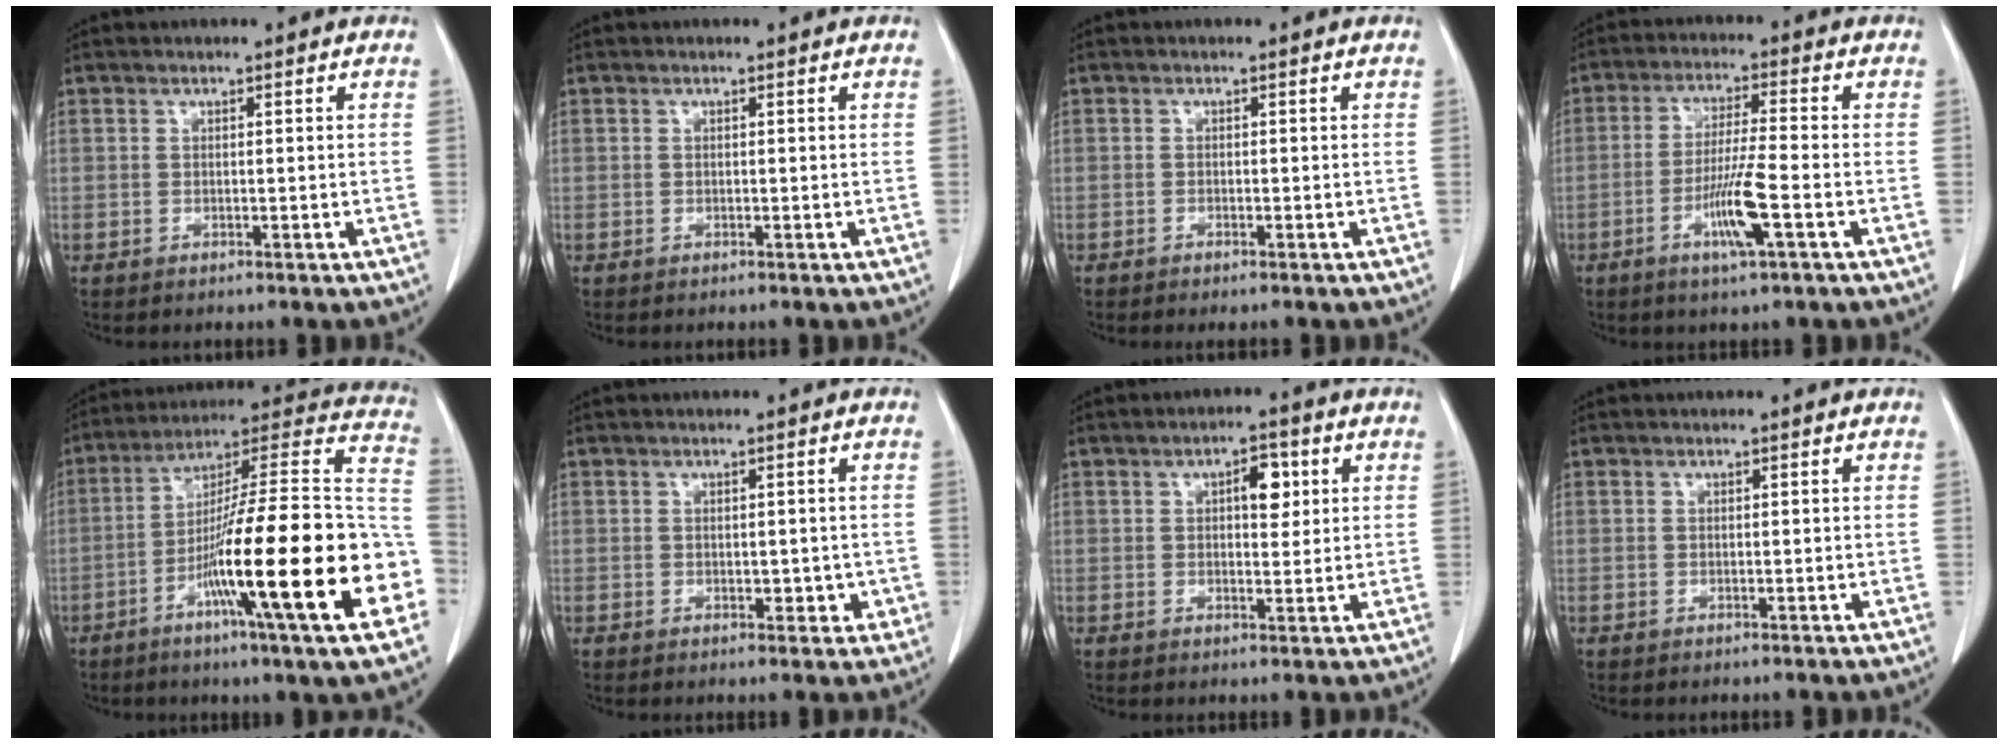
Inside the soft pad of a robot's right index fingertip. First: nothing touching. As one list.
[{"total": 0.0}, {"total": 0.7, "force": [-0.6, 0.0, 0.4], "torque": [-0.009, -0.002, -0.010]}, {"total": 7.8, "force": [-3.0, -0.2, 7.2], "torque": [-0.138, -0.011, -0.057]}, {"total": 28.3, "force": [-8.6, 1.1, 26.9], "torque": [-0.334, -0.013, -0.150]}, {"total": 3.0, "force": [-0.5, 1.8, 2.3], "torque": [-0.021, 0.004, 0.001]}, {"total": 4.3, "force": [1.4, 2.0, 3.6], "torque": [-0.052, 0.007, 0.018]}, {"total": 0.0}]